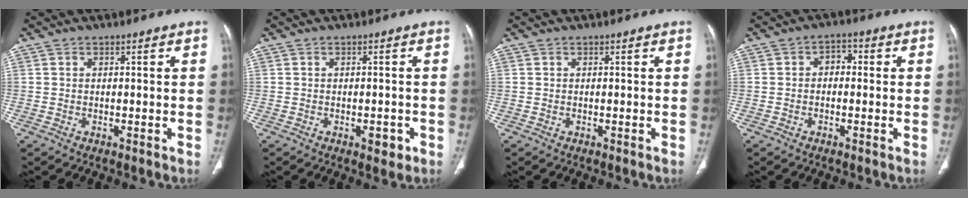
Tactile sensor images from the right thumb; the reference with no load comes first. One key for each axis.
{"total": 2.5, "fx": -1.1, "fy": 1.3, "fz": 1.9, "tx": -0.013, "ty": 0.001, "tz": -0.011}
{"total": 0.0}
{"total": 2.9, "fx": -0.1, "fy": 2.1, "fz": 2.1, "tx": -0.016, "ty": 0.013, "tz": -0.013}